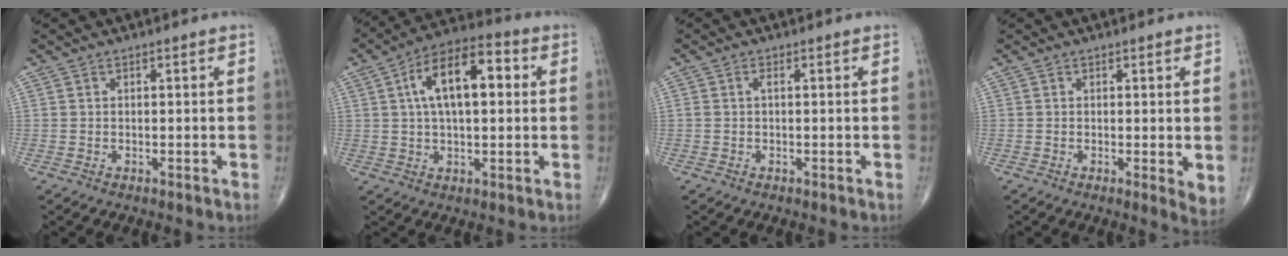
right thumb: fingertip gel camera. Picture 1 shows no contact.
{"total": 14.0, "force": [2.9, 6.7, 12.0], "torque": [-0.190, 0.025, 0.040]}
{"total": 0.9, "force": [0.0, 0.3, 0.8], "torque": [-0.017, 0.001, -0.001]}
{"total": 3.2, "force": [0.3, 0.9, 3.0], "torque": [-0.042, -0.011, 0.002]}